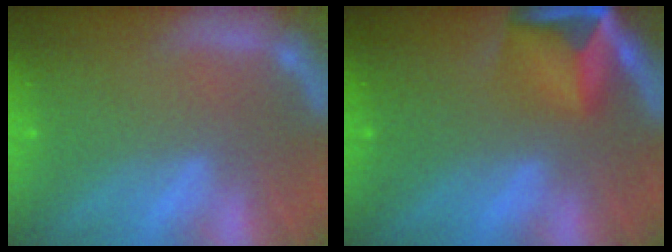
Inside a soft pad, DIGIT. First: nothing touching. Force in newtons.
{"total": 7.4}